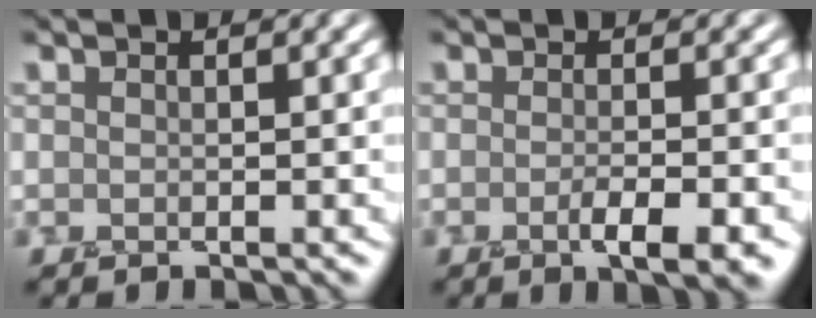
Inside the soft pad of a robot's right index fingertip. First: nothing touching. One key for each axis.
{"total": 3.8, "fx": -1.4, "fy": 1.0, "fz": 3.3, "tx": -0.047, "ty": -0.002, "tz": -0.024}